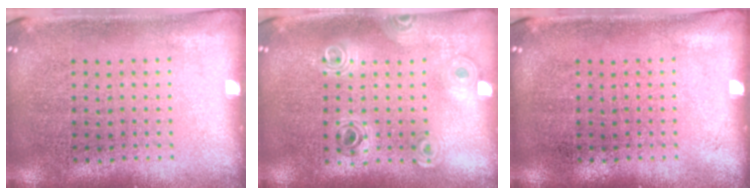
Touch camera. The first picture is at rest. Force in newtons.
{"total": 0.8, "press": 0.8, "slide": 0.1}
{"total": 0.0}